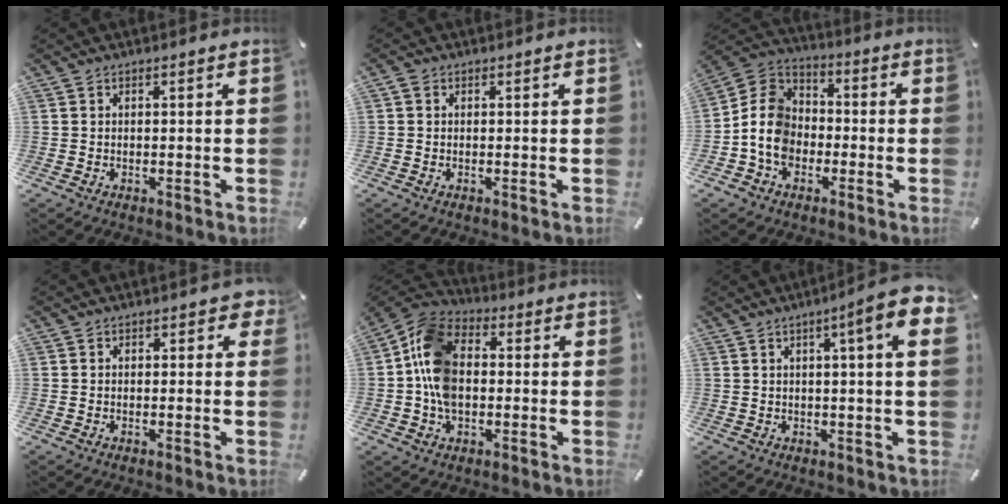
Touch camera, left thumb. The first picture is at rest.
{"total": 1.0, "force": [0.2, 0.9, 0.4], "torque": [-0.007, 0.006, 0.002]}
{"total": 10.7, "force": [-3.0, 9.0, 5.0], "torque": [-0.132, 0.026, -0.057]}
{"total": 2.1, "force": [0.6, 1.3, 1.5], "torque": [-0.016, 0.001, 0.005]}
{"total": 12.3, "force": [-1.0, 9.1, 8.3], "torque": [-0.191, 0.018, -0.018]}
{"total": 10.1, "force": [4.2, 1.2, 9.2], "torque": [-0.135, -0.019, 0.062]}